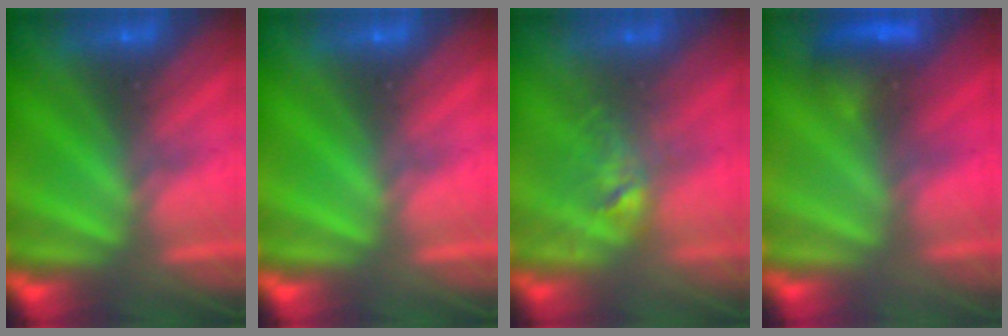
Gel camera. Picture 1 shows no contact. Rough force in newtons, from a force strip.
{"total": 0.0}
{"total": 2.9}
{"total": 2.9}